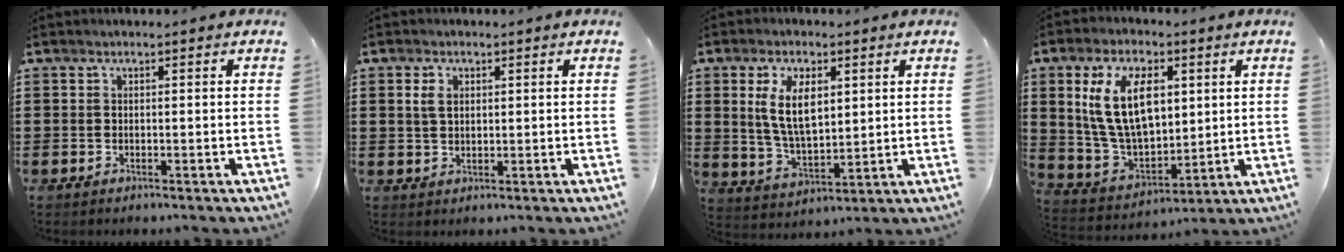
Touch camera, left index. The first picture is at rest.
{"total": 2.6, "force": [0.8, 1.7, 1.7], "torque": [-0.040, 0.009, 0.013]}
{"total": 8.8, "force": [2.8, 4.4, 7.0], "torque": [-0.153, 0.003, 0.047]}
{"total": 13.2, "force": [4.4, 7.5, 9.9], "torque": [-0.221, 0.012, 0.078]}